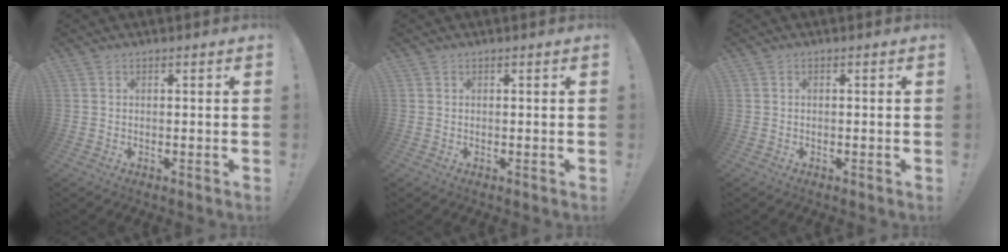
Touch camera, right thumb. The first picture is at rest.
{"total": 0.0}
{"total": 0.0}